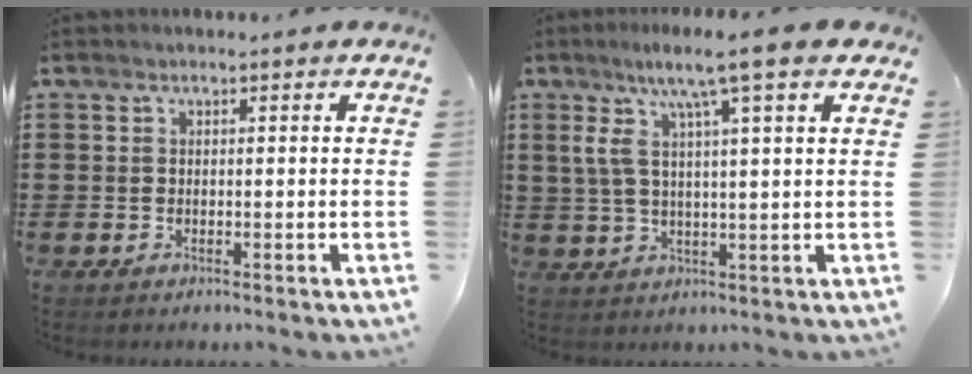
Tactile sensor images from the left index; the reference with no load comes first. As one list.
[{"total": 9.1, "force": [5.3, 0.8, 7.4], "torque": [-0.162, -0.007, 0.086]}]